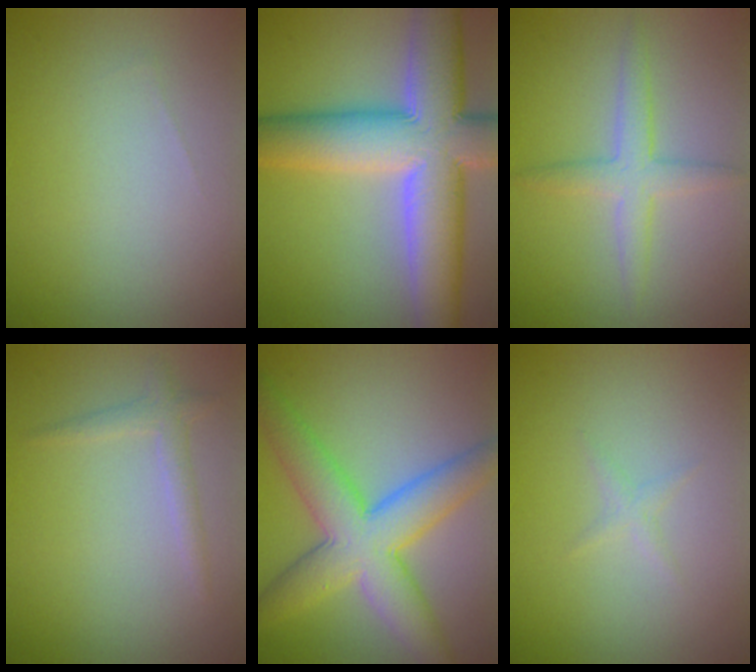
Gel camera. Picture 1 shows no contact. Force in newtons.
{"total": 12.7, "press": 12.7, "slide": 0.8}
{"total": 2.8, "press": 2.8, "slide": 0.0}
{"total": 1.5, "press": 1.5, "slide": 0.0}
{"total": 8.2, "press": 8.1, "slide": 0.2}
{"total": 0.7, "press": 0.7, "slide": 0.0}